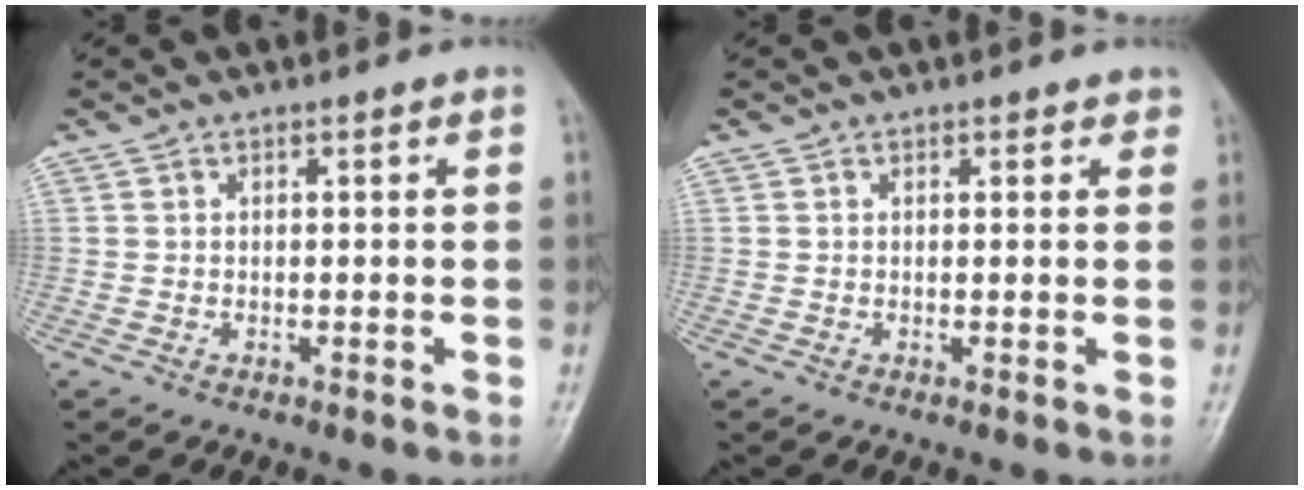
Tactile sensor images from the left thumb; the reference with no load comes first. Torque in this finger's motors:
{"motor_torque": [-0.09, 0.00, -0.35, 0.06, -0.02]}